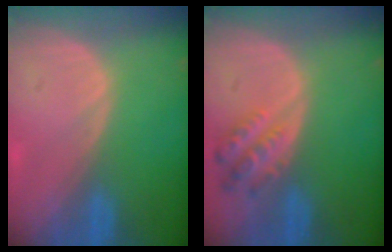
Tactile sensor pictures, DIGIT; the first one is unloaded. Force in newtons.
{"total": 4.9, "press": 4.8, "slide": 1.1}